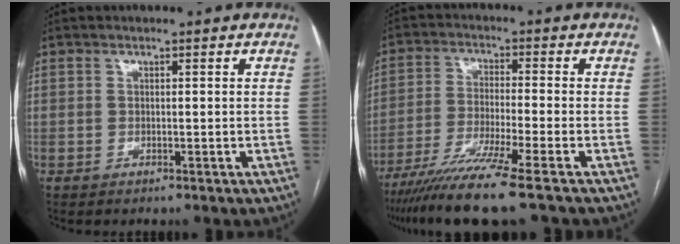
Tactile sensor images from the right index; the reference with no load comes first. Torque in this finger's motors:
{"motor_torque": [1.09, -1.05, 0.81, 0.19]}